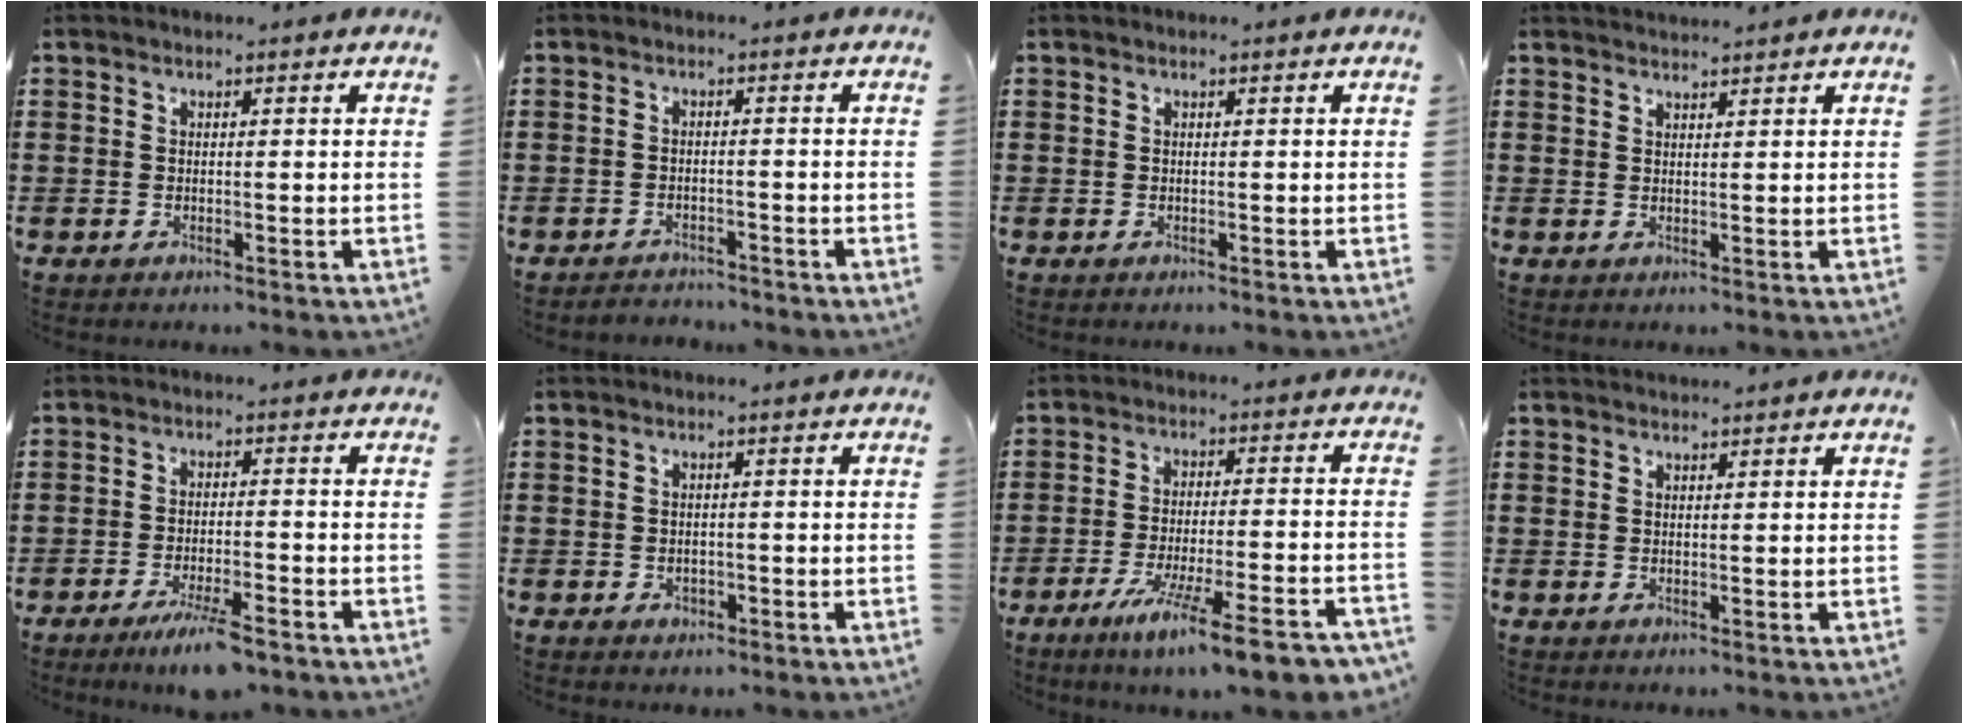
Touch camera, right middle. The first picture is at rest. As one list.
[{"total": 2.0, "force": [-2.0, 0.3, -0.2], "torque": [-0.003, -0.001, -0.044]}, {"total": 0.0}, {"total": 1.4, "force": [1.4, -0.1, -0.1], "torque": [-0.002, 0.000, 0.028]}, {"total": 5.8, "force": [-4.2, 0.7, 3.9], "torque": [-0.071, -0.008, -0.075]}, {"total": 1.0, "force": [-0.4, 0.7, 0.5], "torque": [-0.012, -0.001, -0.008]}, {"total": 10.2, "force": [-7.5, 0.3, 6.9], "torque": [-0.115, -0.004, -0.138]}, {"total": 0.9, "force": [0.9, 0.0, -0.1], "torque": [0.000, -0.003, 0.017]}]